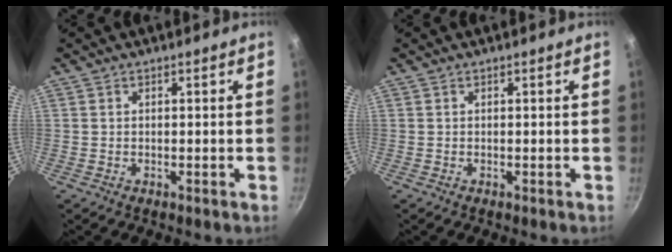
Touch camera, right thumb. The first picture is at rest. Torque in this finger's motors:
{"motor_torque": [0.02, 0.02, 0.00, 0.00, 0.00]}